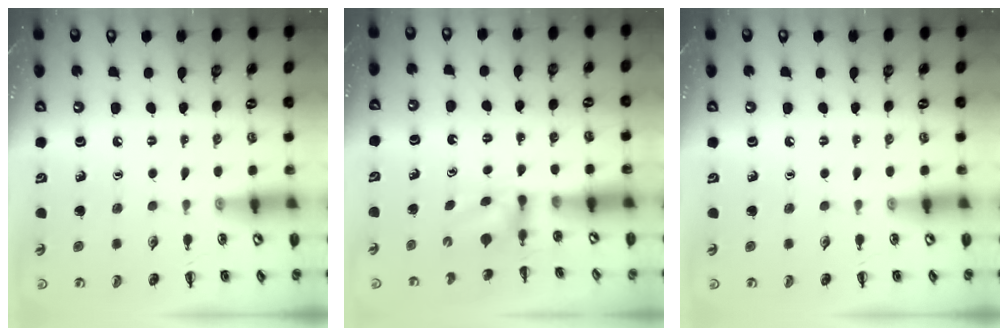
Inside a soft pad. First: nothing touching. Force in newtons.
{"total": 2.7, "press": 2.5, "slide": 1.0}
{"total": 0.0}